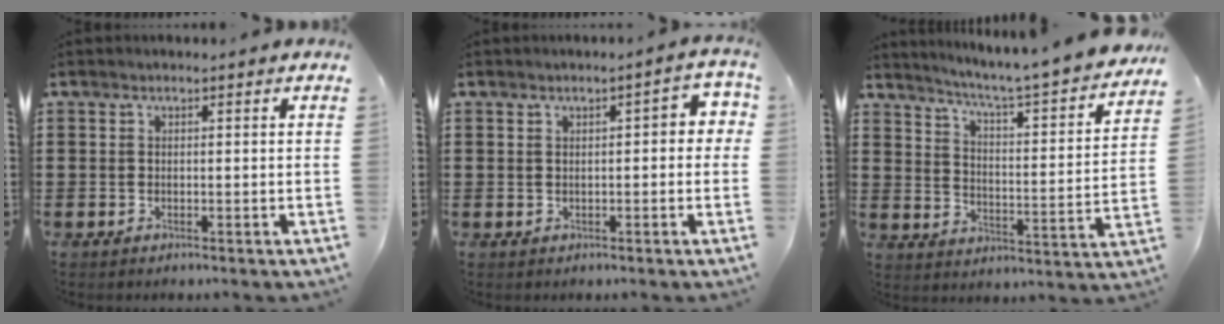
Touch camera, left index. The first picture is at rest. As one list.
[{"total": 2.6, "force": [0.0, 0.8, 2.5], "torque": [-0.037, 0.003, -0.005]}, {"total": 4.8, "force": [4.4, -0.7, 1.8], "torque": [-0.060, -0.044, 0.062]}]